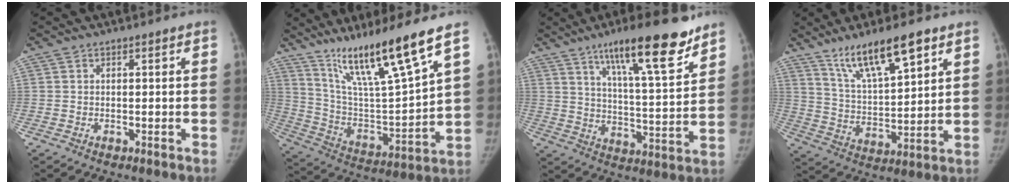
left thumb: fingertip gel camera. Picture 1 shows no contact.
{"total": 19.8, "force": [13.7, 1.1, 14.2], "torque": [-0.222, -0.070, 0.253]}
{"total": 18.6, "force": [12.3, 3.6, 13.4], "torque": [-0.180, -0.065, 0.197]}
{"total": 14.2, "force": [9.3, 3.8, 10.1], "torque": [-0.161, -0.046, 0.178]}